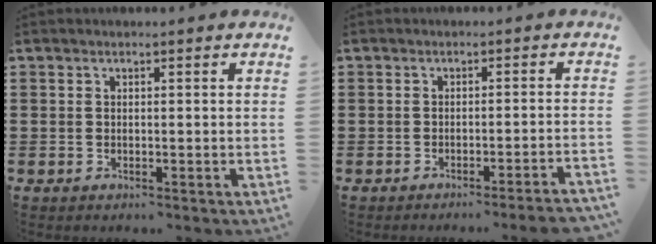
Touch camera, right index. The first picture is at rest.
{"total": 2.2, "force": [-1.9, -0.5, 1.0], "torque": [-0.018, -0.004, -0.038]}